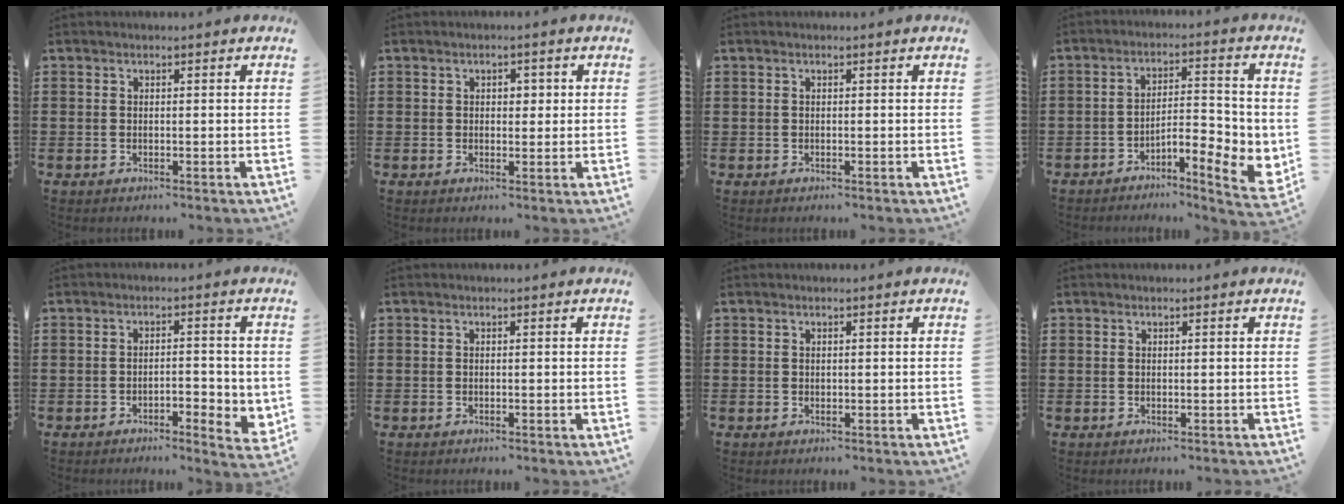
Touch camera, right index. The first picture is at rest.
{"total": 1.7, "force": [0.3, 1.1, 1.2], "torque": [-0.016, 0.005, 0.001]}
{"total": 0.0}
{"total": 6.0, "force": [-3.0, 1.9, 4.8], "torque": [-0.067, -0.011, -0.056]}
{"total": 3.8, "force": [-1.5, 1.3, 3.2], "torque": [-0.043, 0.000, -0.028]}
{"total": 0.0}
{"total": 0.0}
{"total": 0.0}